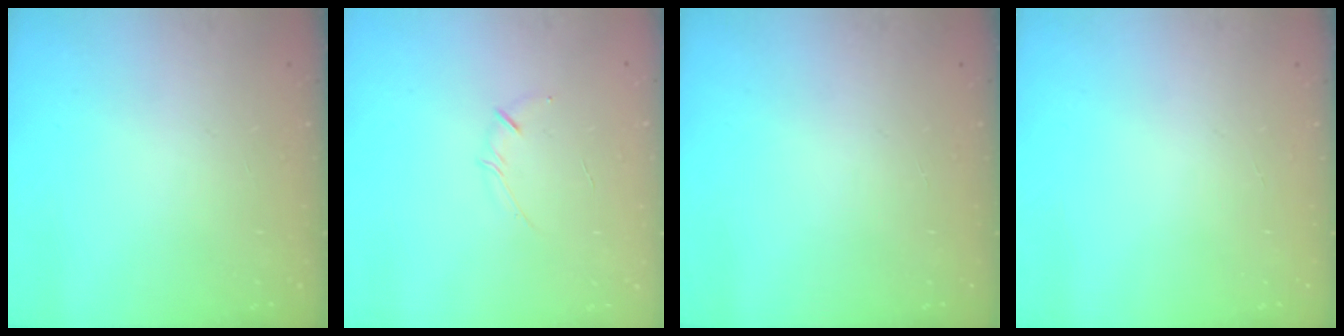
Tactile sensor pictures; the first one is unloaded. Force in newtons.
{"total": 3.3, "press": 3.2, "slide": 0.6}
{"total": 0.0}
{"total": 0.0}